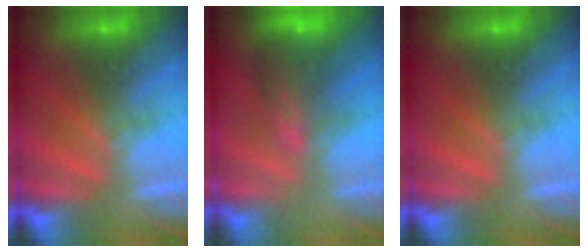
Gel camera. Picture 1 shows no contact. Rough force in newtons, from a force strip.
{"total": 7.3}
{"total": 0.0}